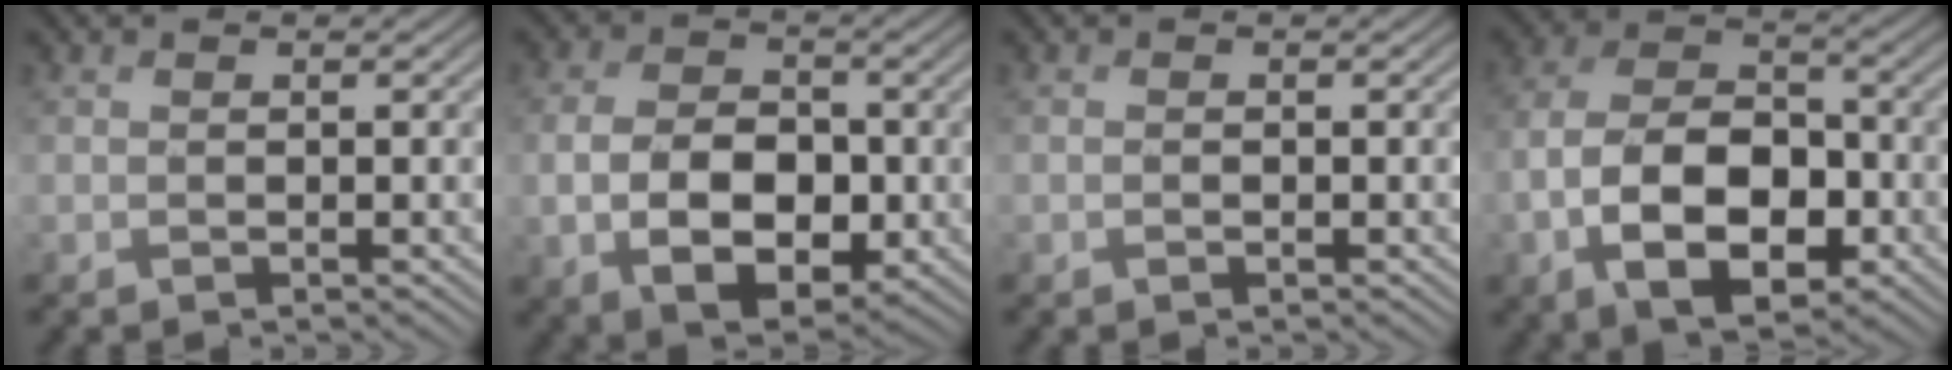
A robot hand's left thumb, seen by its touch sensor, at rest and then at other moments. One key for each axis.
{"total": 9.0, "fx": -2.3, "fy": 5.8, "fz": 6.5, "tx": -0.132, "ty": -0.017, "tz": -0.042}
{"total": 0.6, "fx": -0.3, "fy": 0.3, "fz": 0.4, "tx": -0.008, "ty": 0.001, "tz": -0.007}
{"total": 11.4, "fx": -4.3, "fy": 6.6, "fz": 8.2, "tx": -0.174, "ty": -0.010, "tz": -0.085}